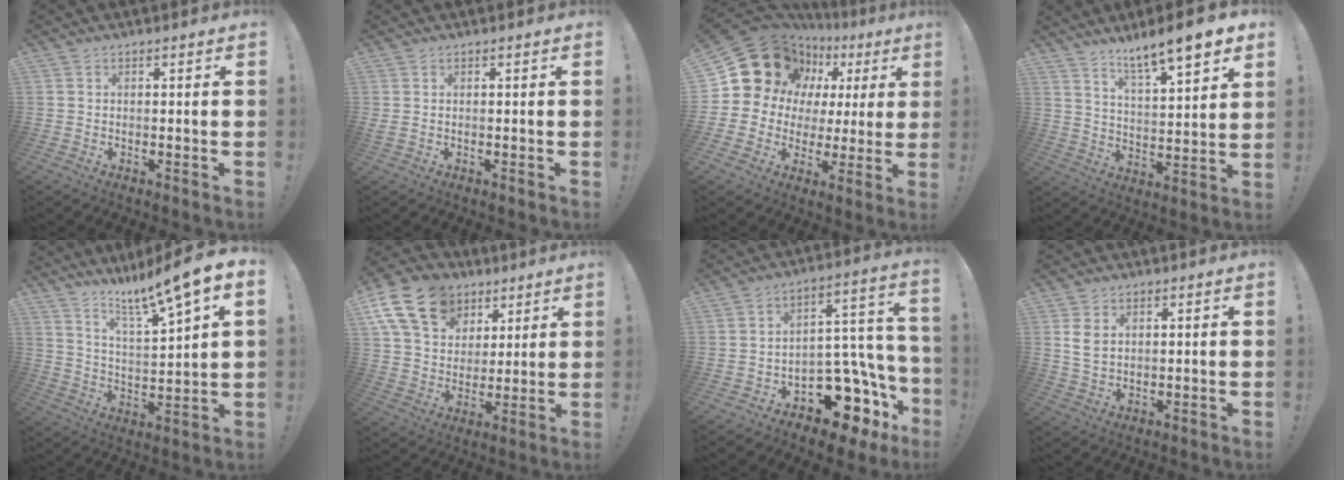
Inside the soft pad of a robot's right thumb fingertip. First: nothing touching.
{"total": 0.8, "force": [0.5, 0.0, 0.6], "torque": [-0.005, -0.004, 0.007]}
{"total": 18.4, "force": [9.5, 13.1, 8.8], "torque": [-0.129, -0.065, 0.198]}
{"total": 11.4, "force": [9.2, 1.2, 6.5], "torque": [-0.111, -0.064, 0.154]}
{"total": 12.0, "force": [9.5, 0.1, 7.3], "torque": [-0.131, -0.078, 0.149]}
{"total": 18.3, "force": [9.5, 13.0, 8.7], "torque": [-0.148, -0.045, 0.186]}
{"total": 13.5, "force": [-8.0, 7.9, 7.4], "torque": [-0.056, 0.037, -0.123]}
{"total": 5.1, "force": [1.8, 3.3, 3.4], "torque": [-0.058, -0.005, 0.033]}